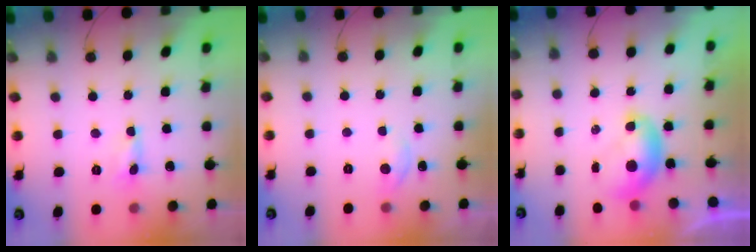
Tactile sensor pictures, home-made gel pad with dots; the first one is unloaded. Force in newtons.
{"total": 5.3, "press": 5.3, "slide": 0.8}
{"total": 7.0, "press": 7.0, "slide": 0.3}